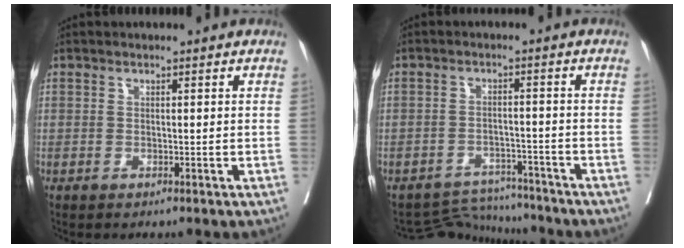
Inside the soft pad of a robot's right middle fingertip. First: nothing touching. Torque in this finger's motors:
{"motor_torque": [-0.76, -0.51, -0.27, -0.09]}